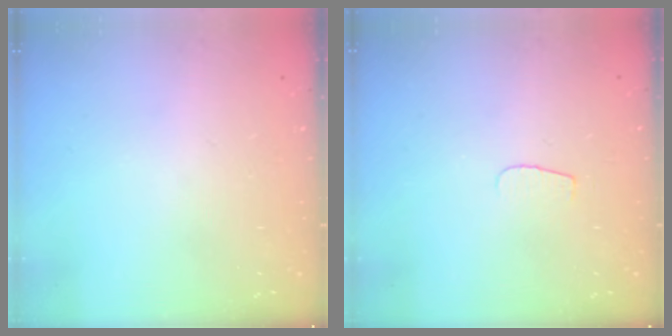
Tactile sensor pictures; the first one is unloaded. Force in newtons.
{"total": 4.0, "press": 4.0, "slide": 0.4}